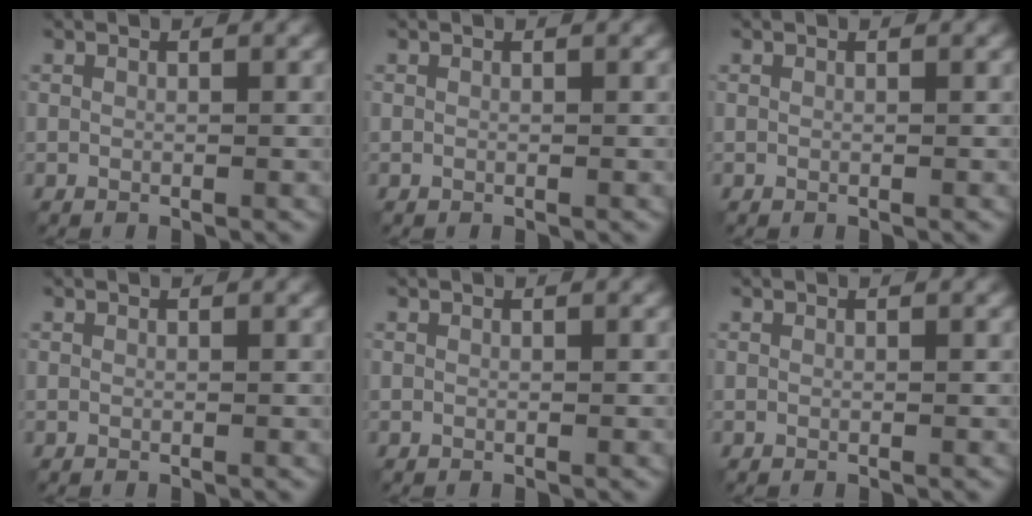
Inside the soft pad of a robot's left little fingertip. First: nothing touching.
{"total": 0.0}
{"total": 0.0}
{"total": 0.0}
{"total": 0.0}
{"total": 0.0}